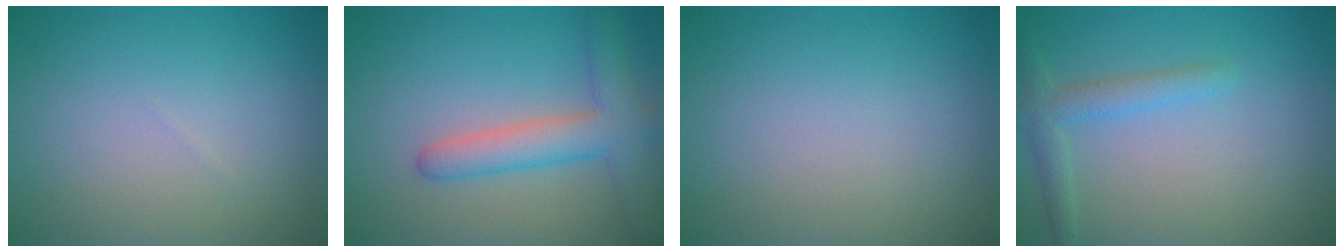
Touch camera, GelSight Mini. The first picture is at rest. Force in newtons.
{"total": 4.7, "press": 4.7, "slide": 0.2}
{"total": 0.0}
{"total": 2.3, "press": 2.3, "slide": 0.1}